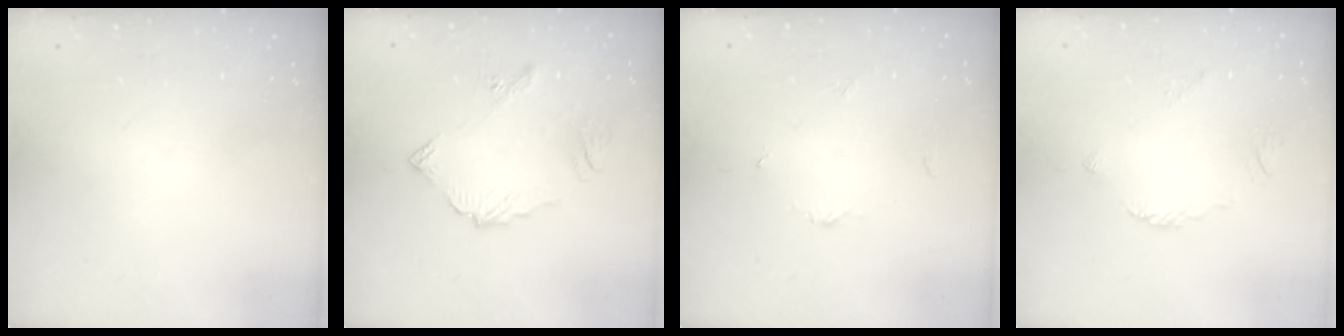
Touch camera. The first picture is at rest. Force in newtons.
{"total": 8.0, "press": 8.0, "slide": 0.5}
{"total": 2.8, "press": 2.8, "slide": 0.3}
{"total": 2.2, "press": 2.2, "slide": 0.6}